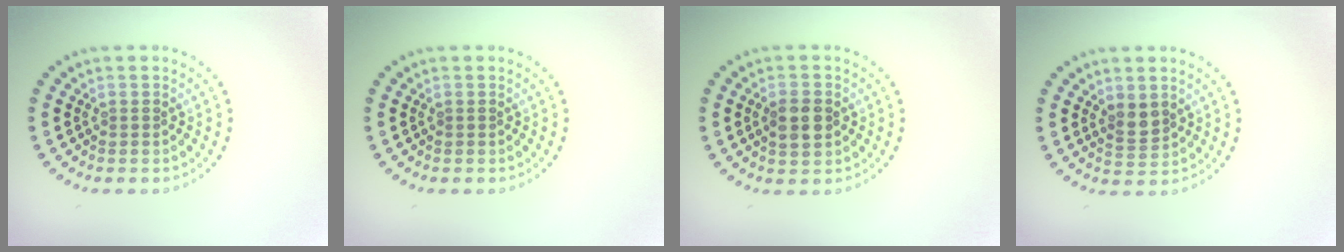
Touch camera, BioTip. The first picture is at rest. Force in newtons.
{"total": 0.0}
{"total": 2.6, "press": 2.6, "slide": 0.2}
{"total": 2.0, "press": 1.8, "slide": 0.9}